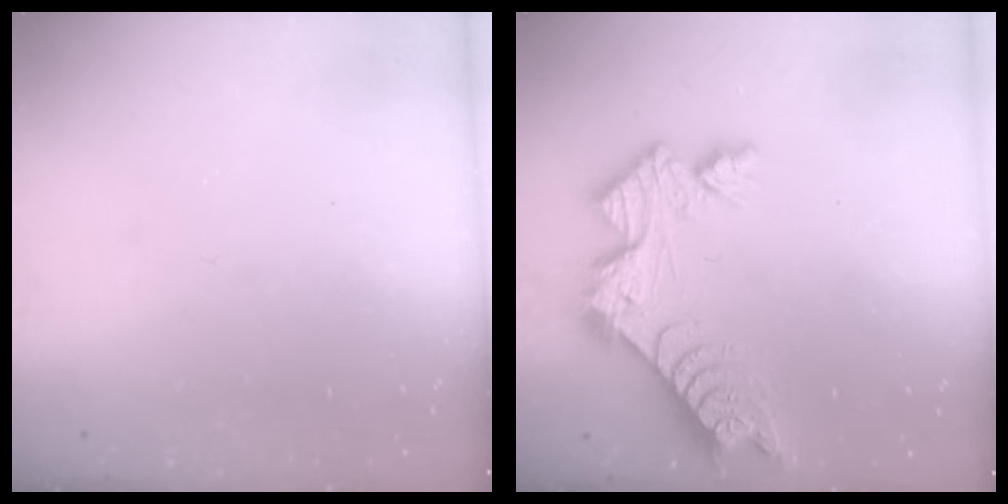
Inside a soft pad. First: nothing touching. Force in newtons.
{"total": 11.3, "press": 11.3, "slide": 0.8}